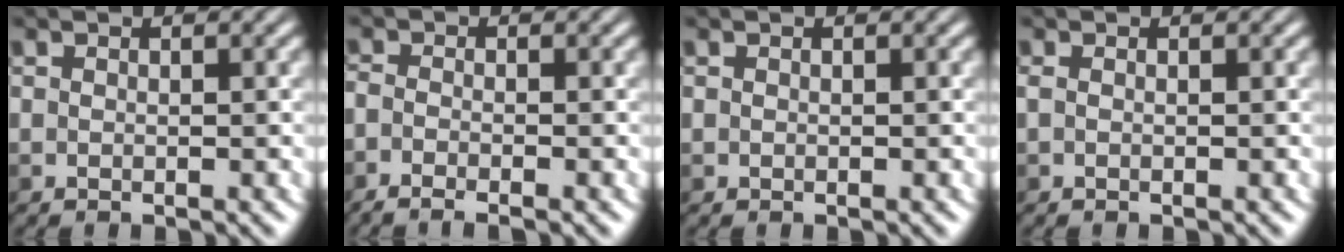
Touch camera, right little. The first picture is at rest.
{"total": 3.3, "force": [-1.6, 1.4, 2.5], "torque": [-0.059, 0.001, -0.036]}
{"total": 0.0}
{"total": 0.8, "force": [0.1, 0.4, 0.6], "torque": [-0.015, 0.001, 0.000]}